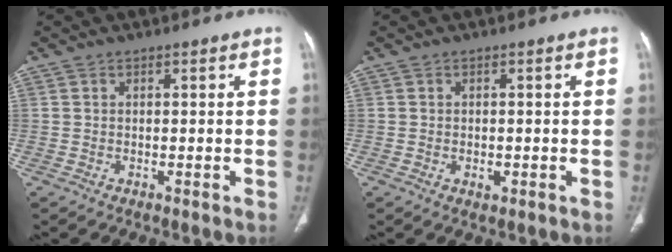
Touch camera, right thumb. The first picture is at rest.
{"total": 1.6, "force": [-0.4, 1.0, 1.1], "torque": [-0.013, 0.002, -0.003]}